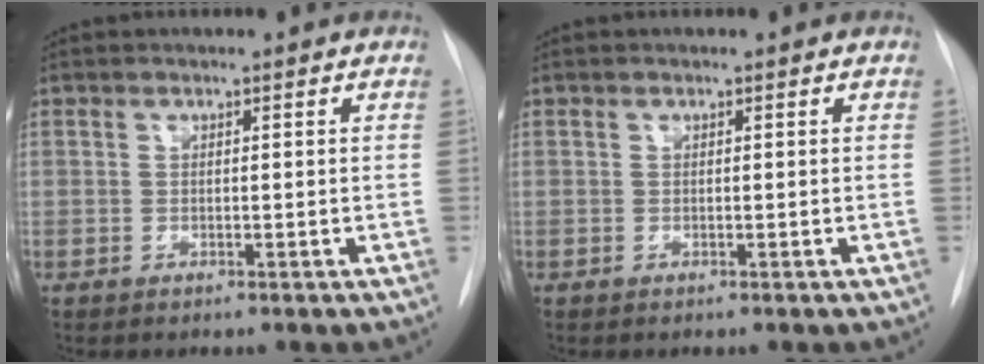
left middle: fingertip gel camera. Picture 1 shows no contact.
{"total": 0.0}